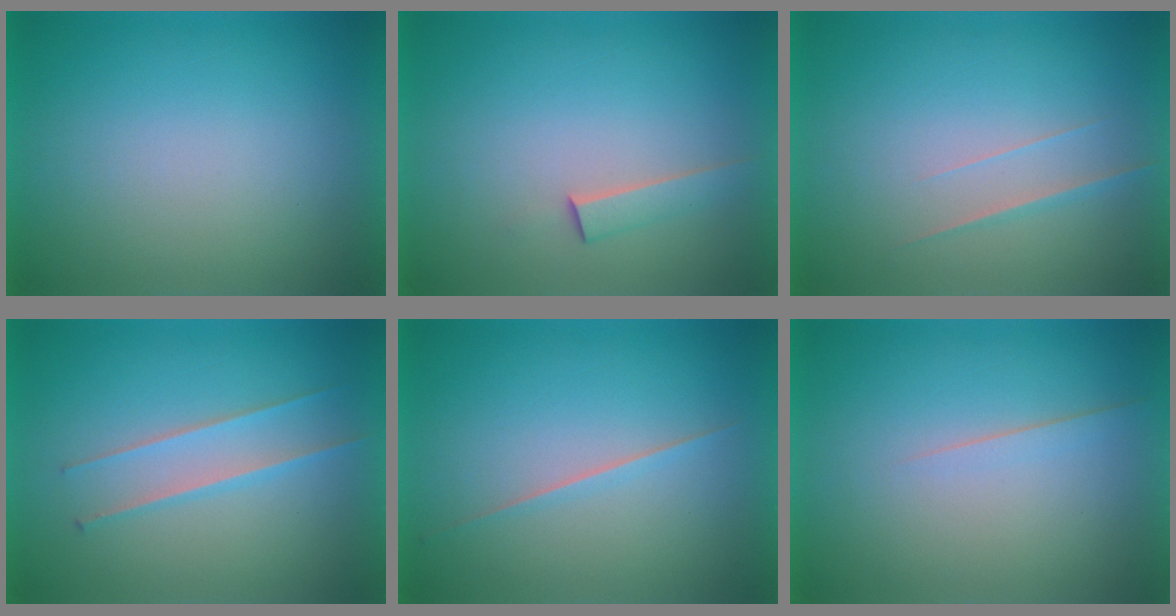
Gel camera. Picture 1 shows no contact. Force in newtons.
{"total": 1.8}
{"total": 1.5}
{"total": 2.2}
{"total": 1.8}
{"total": 1.6}